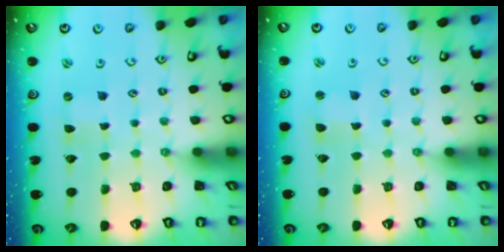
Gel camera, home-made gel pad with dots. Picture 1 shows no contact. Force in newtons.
{"total": 2.2, "press": 2.2, "slide": 0.2}